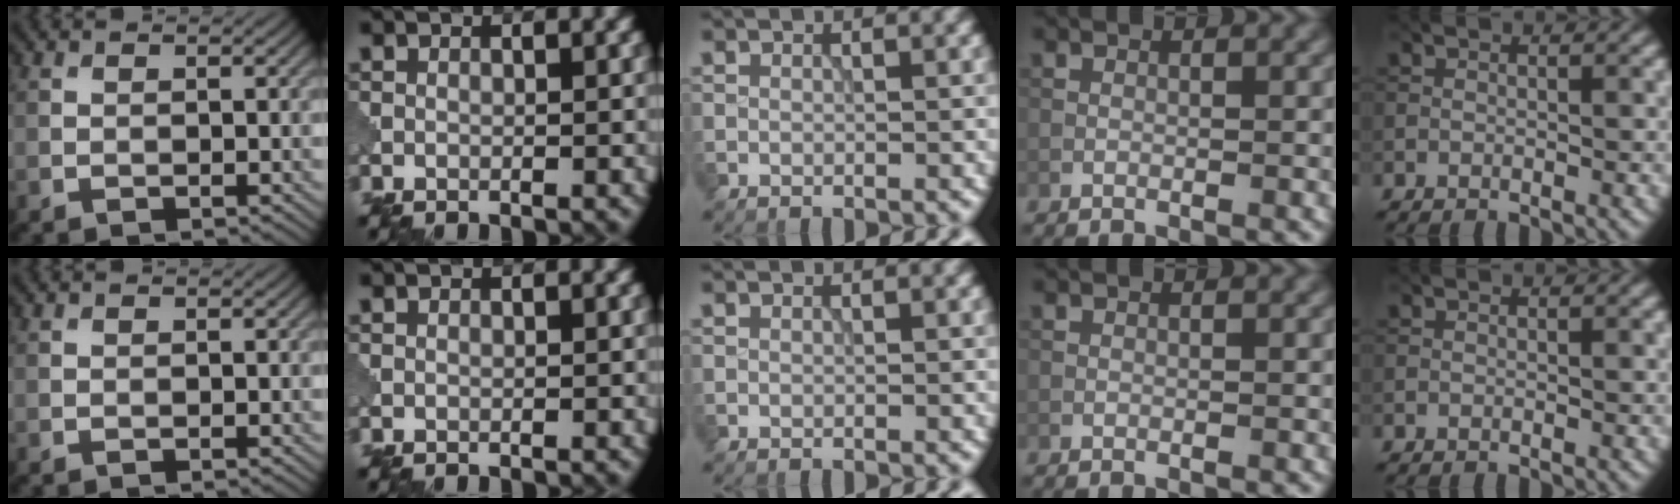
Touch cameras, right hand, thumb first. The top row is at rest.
{}